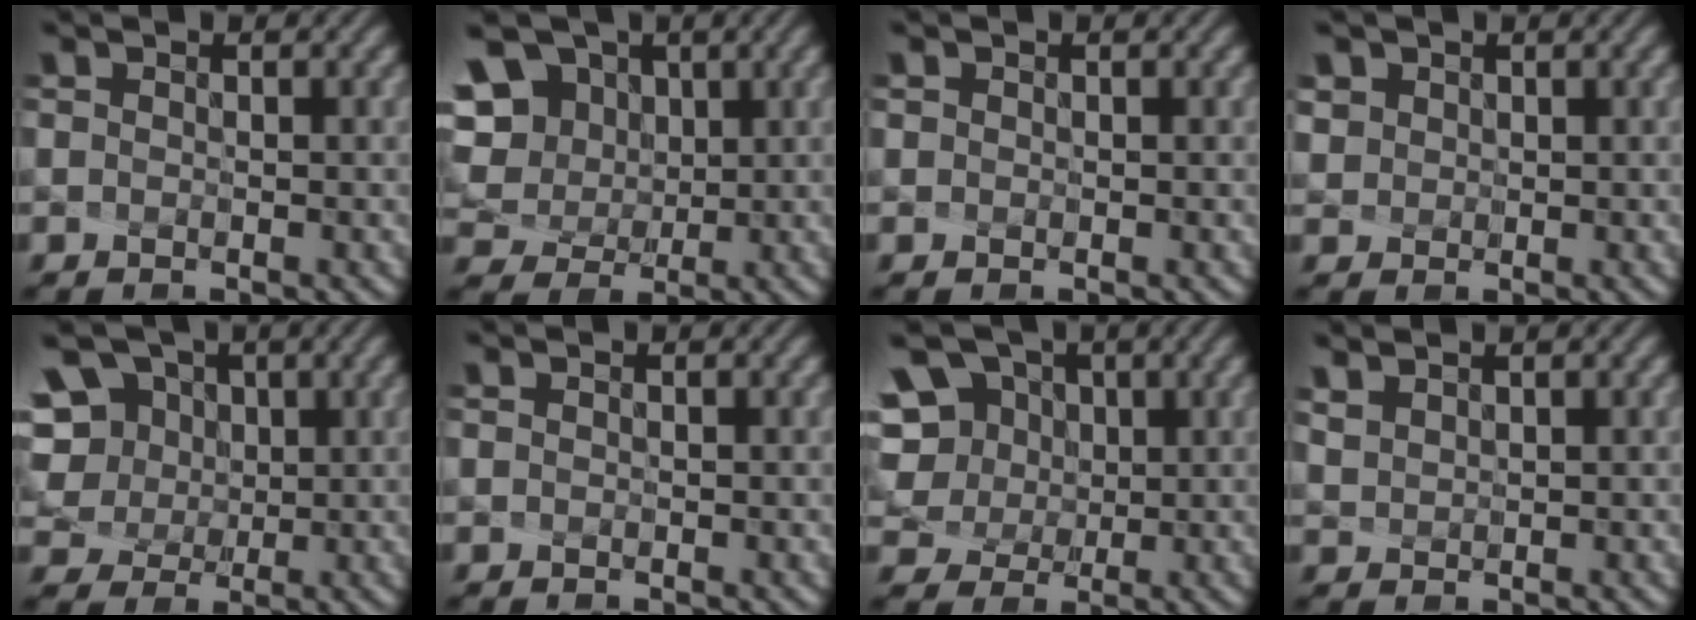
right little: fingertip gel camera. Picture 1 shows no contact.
{"total": 9.7, "force": [4.5, 7.3, 4.6], "torque": [-0.116, 0.019, 0.086]}
{"total": 0.7, "force": [0.3, 0.6, 0.2], "torque": [0.003, 0.007, 0.003]}
{"total": 2.0, "force": [1.2, 1.5, 0.3], "torque": [-0.022, -0.002, 0.037]}
{"total": 7.5, "force": [3.4, 5.6, 3.6], "torque": [-0.085, 0.016, 0.063]}
{"total": 0.0}
{"total": 6.8, "force": [3.0, 5.2, 3.2], "torque": [-0.077, 0.012, 0.057]}
{"total": 1.8, "force": [1.6, 0.7, 0.5], "torque": [-0.043, 0.005, 0.055]}